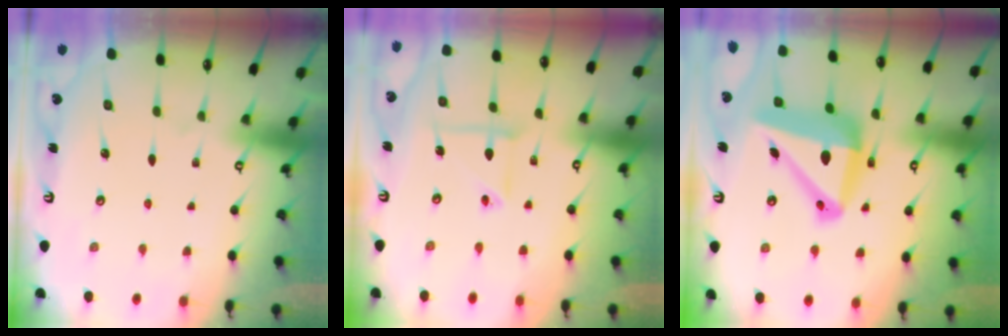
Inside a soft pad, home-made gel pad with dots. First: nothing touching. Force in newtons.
{"total": 6.1, "press": 6.1, "slide": 0.4}
{"total": 16.4, "press": 16.2, "slide": 2.9}